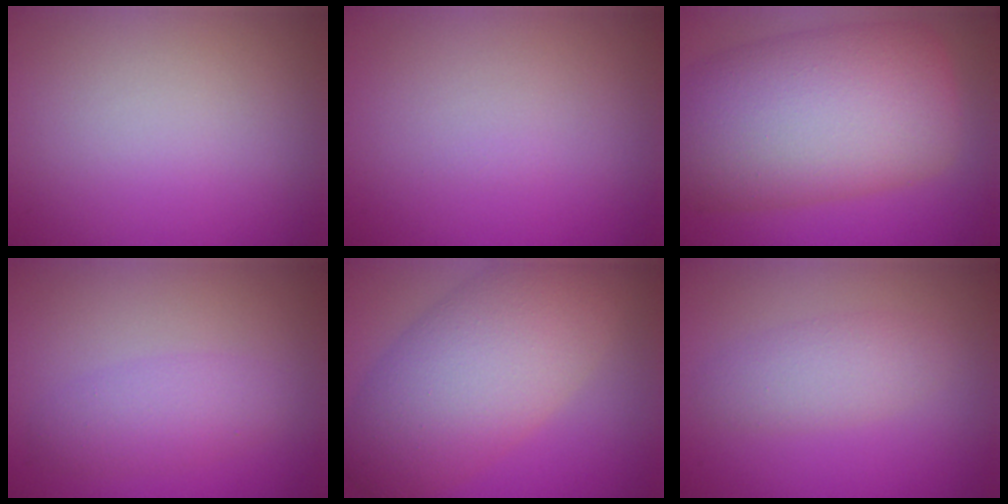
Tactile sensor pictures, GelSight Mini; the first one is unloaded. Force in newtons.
{"total": 0.0}
{"total": 14.0, "press": 14.0, "slide": 0.5}
{"total": 2.7, "press": 2.7, "slide": 0.0}
{"total": 9.9, "press": 9.9, "slide": 0.6}
{"total": 2.6, "press": 2.6, "slide": 0.1}